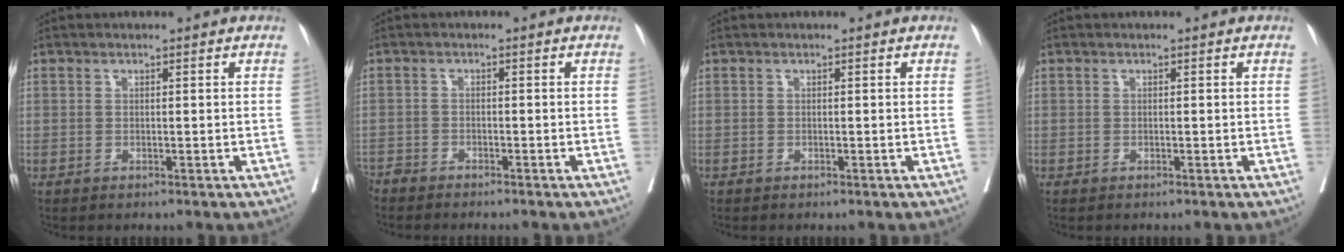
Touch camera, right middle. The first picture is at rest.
{"total": 3.5, "force": [-3.5, 0.3, 0.5], "torque": [0.000, -0.009, -0.060]}
{"total": 0.0}
{"total": 0.0}